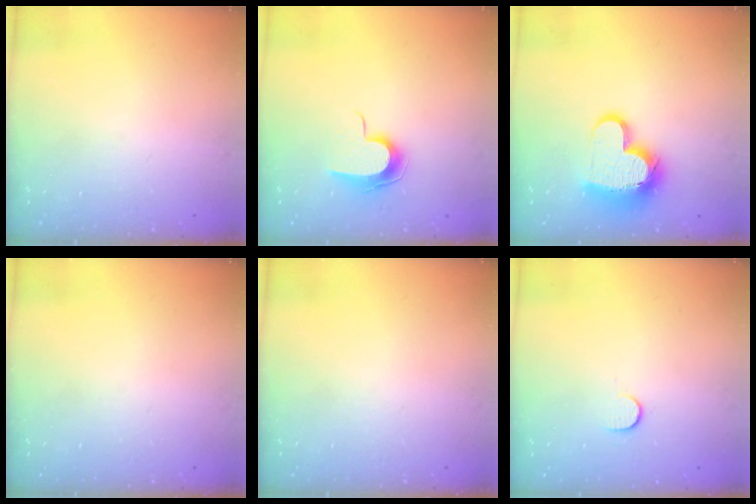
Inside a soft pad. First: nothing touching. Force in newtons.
{"total": 8.9, "press": 8.9, "slide": 0.9}
{"total": 15.0, "press": 14.9, "slide": 1.2}
{"total": 0.0}
{"total": 0.0}
{"total": 5.3, "press": 5.2, "slide": 0.5}